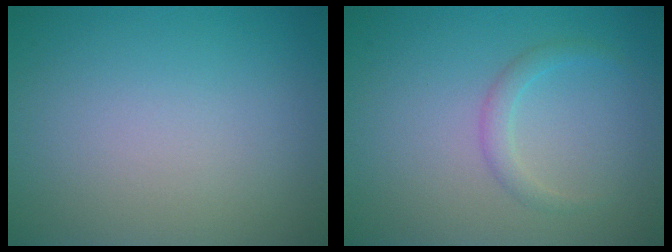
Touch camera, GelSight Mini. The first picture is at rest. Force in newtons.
{"total": 1.4, "press": 1.4, "slide": 0.0}